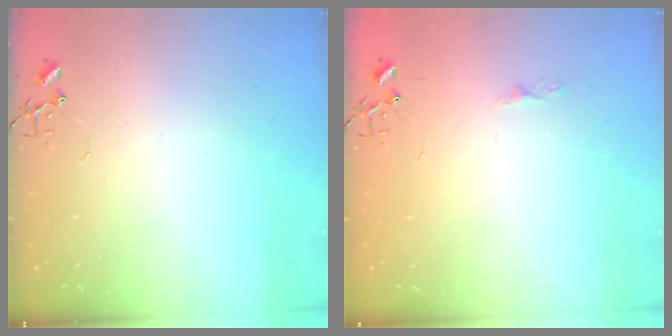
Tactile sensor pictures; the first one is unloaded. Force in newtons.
{"total": 3.6, "press": 3.5, "slide": 0.5}